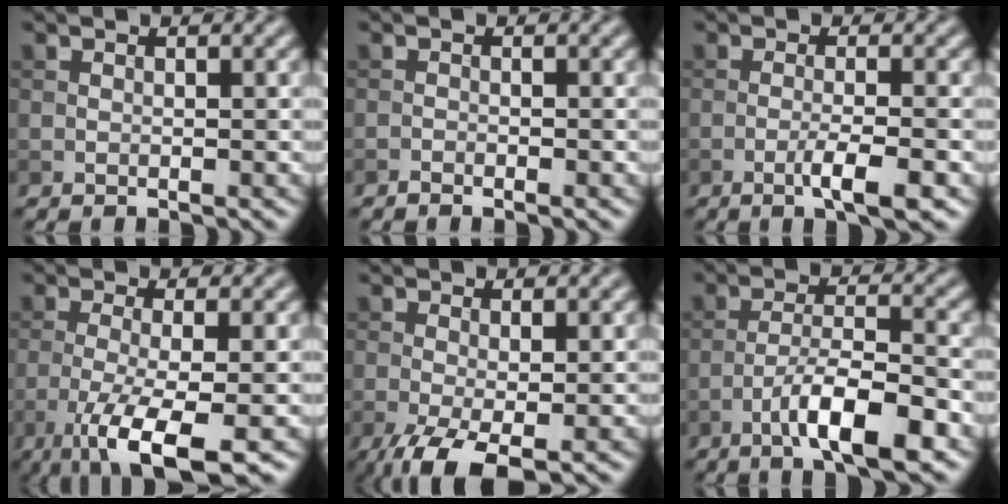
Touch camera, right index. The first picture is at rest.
{"total": 0.6, "force": [-0.5, 0.1, 0.3], "torque": [-0.004, 0.002, -0.011]}
{"total": 3.3, "force": [-1.4, 0.5, 3.0], "torque": [-0.047, 0.006, -0.030]}
{"total": 7.8, "force": [-3.7, 2.1, 6.6], "torque": [-0.115, -0.008, -0.068]}
{"total": 5.4, "force": [-2.5, 1.9, 4.3], "torque": [-0.093, -0.015, -0.044]}
{"total": 6.9, "force": [-3.8, 1.6, 5.6], "torque": [-0.095, 0.010, -0.067]}